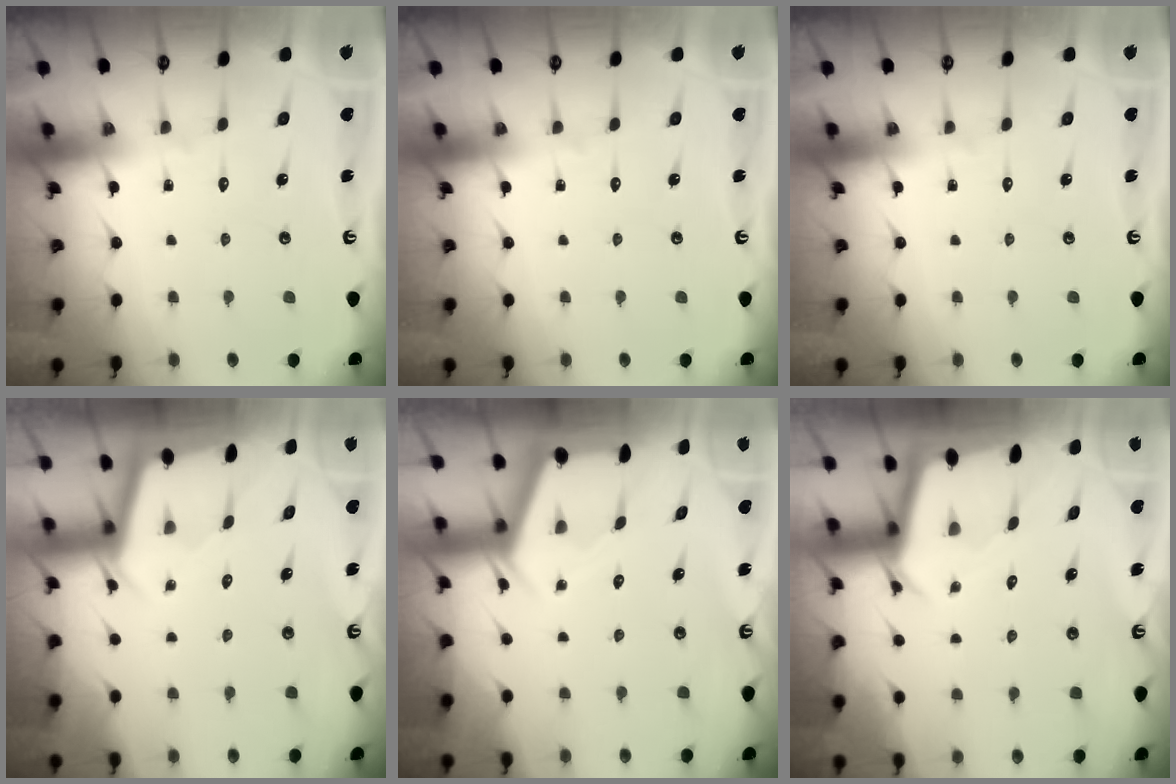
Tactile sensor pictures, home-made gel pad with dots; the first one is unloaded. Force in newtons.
{"total": 0.0}
{"total": 0.0}
{"total": 1.9, "press": 1.9, "slide": 0.1}
{"total": 2.4, "press": 2.4, "slide": 0.3}
{"total": 2.6, "press": 2.6, "slide": 0.2}